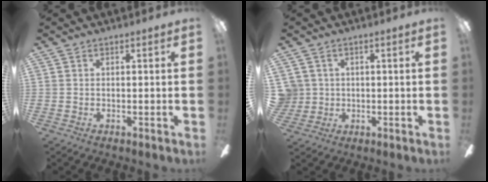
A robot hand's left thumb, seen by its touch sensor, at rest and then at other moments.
{"total": 4.4, "force": [0.9, 4.3, 0.4], "torque": [-0.021, 0.006, 0.017]}